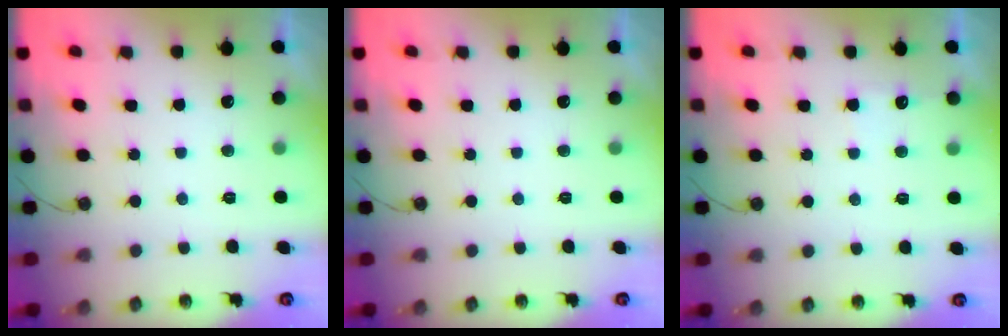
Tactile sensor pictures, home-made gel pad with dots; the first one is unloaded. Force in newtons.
{"total": 0.0}
{"total": 4.9, "press": 4.9, "slide": 0.4}